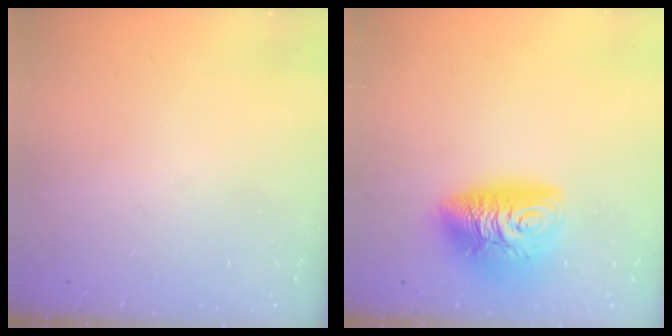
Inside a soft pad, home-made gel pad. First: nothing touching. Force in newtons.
{"total": 12.2, "press": 12.1, "slide": 1.2}